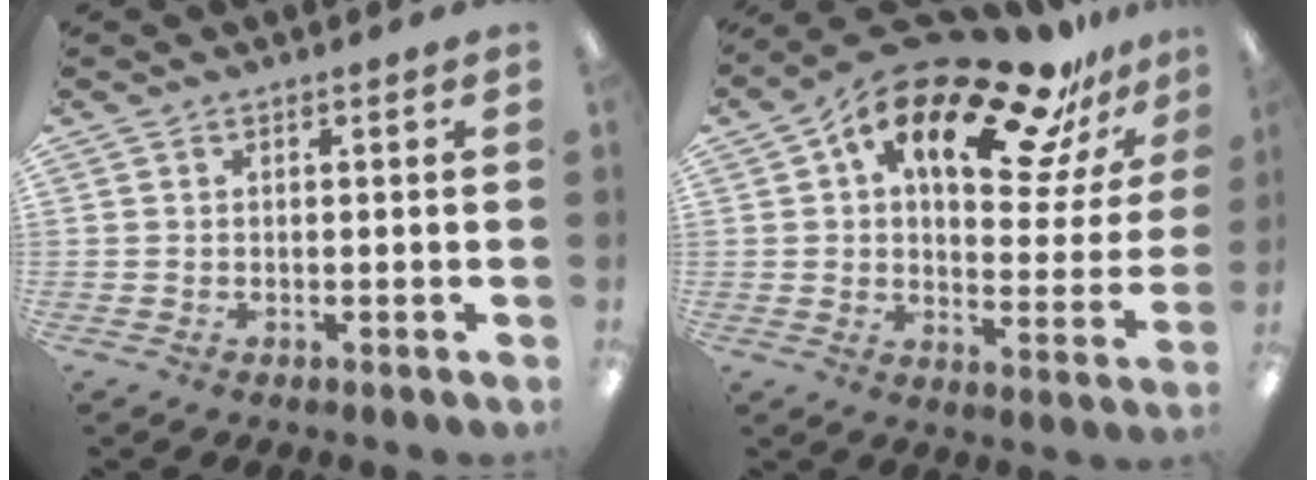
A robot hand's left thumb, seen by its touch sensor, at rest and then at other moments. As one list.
[{"total": 21.4, "force": [14.1, 8.4, 13.7], "torque": [-0.227, -0.084, 0.234]}]